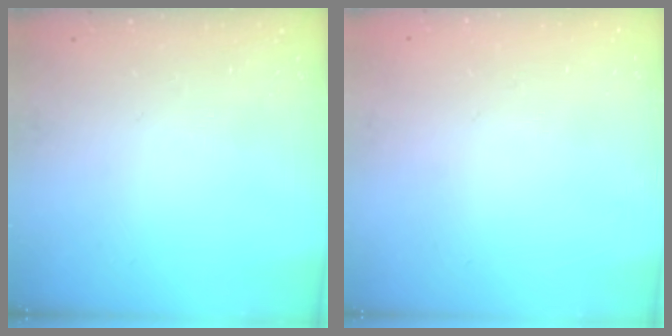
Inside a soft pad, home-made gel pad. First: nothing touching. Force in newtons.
{"total": 1.8, "press": 1.7, "slide": 0.1}